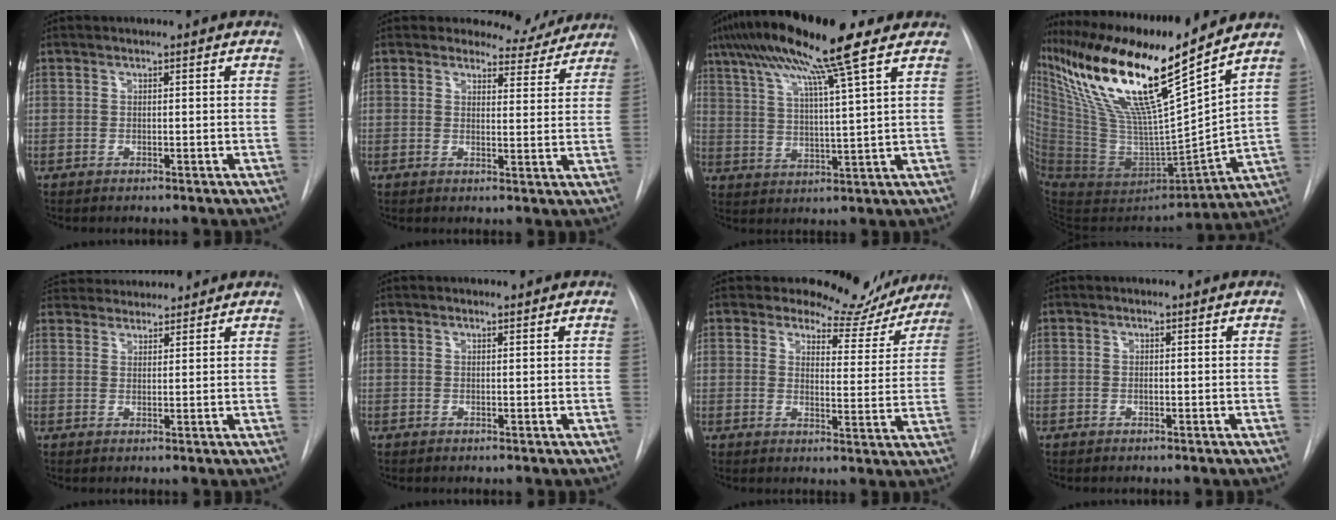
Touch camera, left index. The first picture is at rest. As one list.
[{"total": 6.3, "force": [5.9, 2.2, -0.4], "torque": [0.018, -0.020, 0.059]}, {"total": 15.7, "force": [10.3, -0.5, 11.8], "torque": [-0.208, 0.034, 0.165]}, {"total": 22.7, "force": [16.0, 0.8, 16.0], "torque": [-0.290, -0.005, 0.297]}, {"total": 10.5, "force": [10.1, 2.2, 2.2], "torque": [-0.039, 0.037, 0.158]}, {"total": 0.8, "force": [0.8, 0.0, 0.1], "torque": [-0.009, 0.002, 0.016]}, {"total": 11.1, "force": [10.3, 4.1, 0.9], "torque": [0.013, -0.033, 0.108]}, {"total": 0.0}]